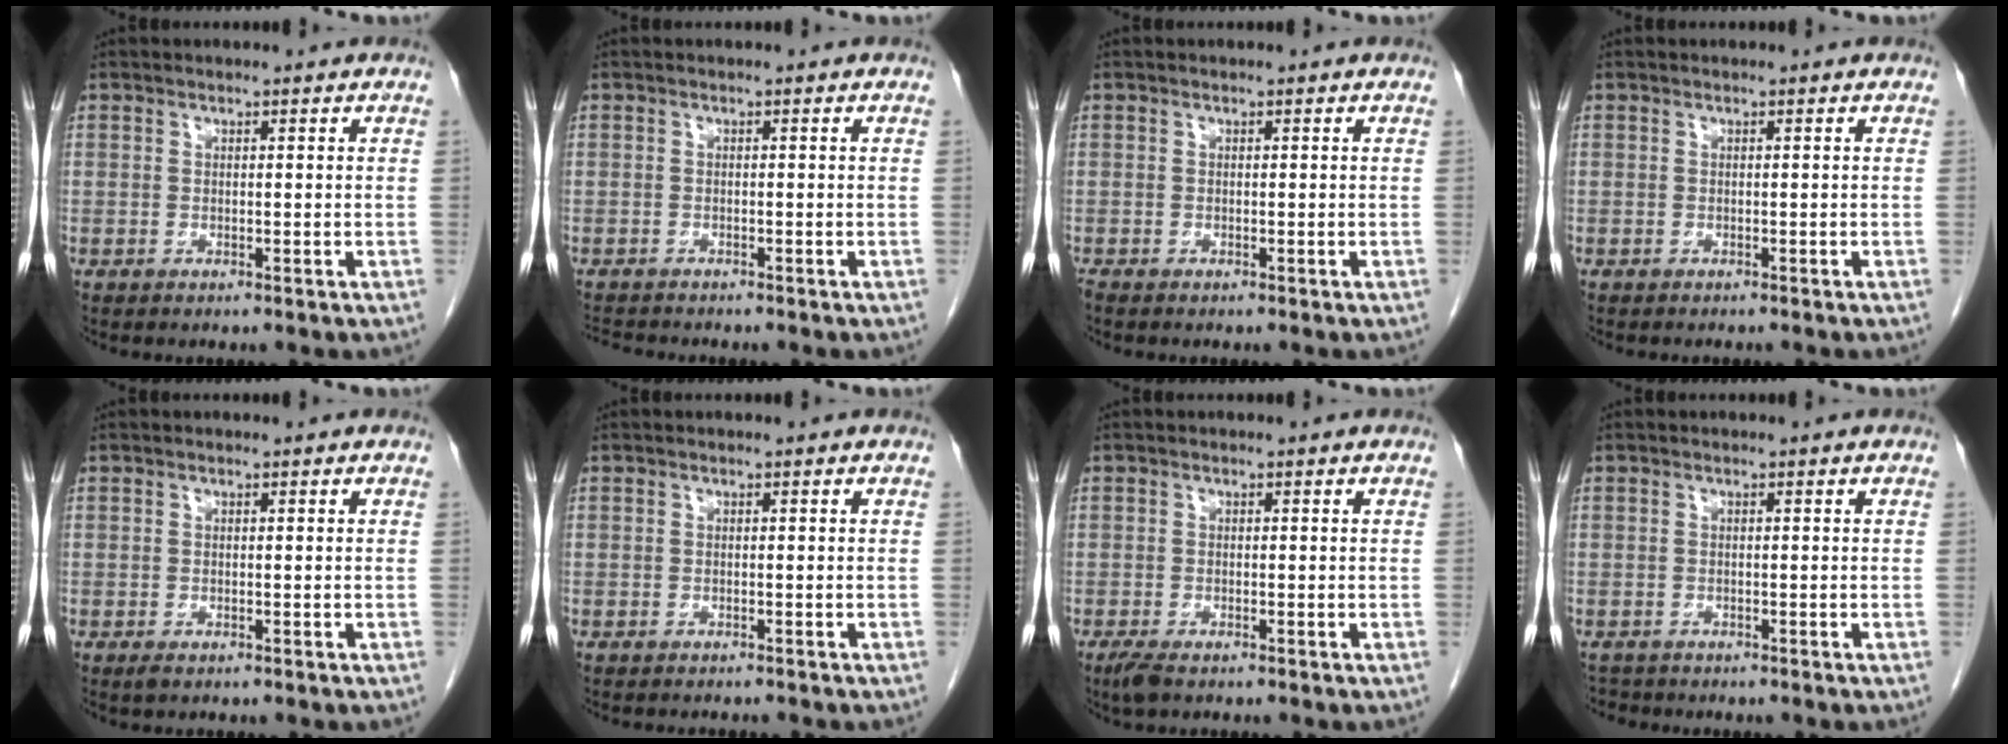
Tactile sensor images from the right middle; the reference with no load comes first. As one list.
[{"total": 2.7, "force": [-2.6, 0.1, 0.5], "torque": [-0.012, -0.013, -0.042]}, {"total": 0.5, "force": [-0.5, 0.0, 0.2], "torque": [-0.010, -0.003, -0.012]}, {"total": 1.9, "force": [-1.7, 0.4, 0.8], "torque": [-0.014, -0.002, -0.018]}, {"total": 0.7, "force": [-0.5, 0.3, 0.5], "torque": [-0.010, -0.001, -0.004]}, {"total": 2.6, "force": [-2.4, 0.4, 0.7], "torque": [-0.009, -0.003, -0.029]}, {"total": 2.3, "force": [-1.6, 0.7, 1.5], "torque": [-0.035, -0.007, -0.028]}, {"total": 1.5, "force": [-1.4, 0.5, -0.2], "torque": [-0.002, -0.003, -0.023]}]